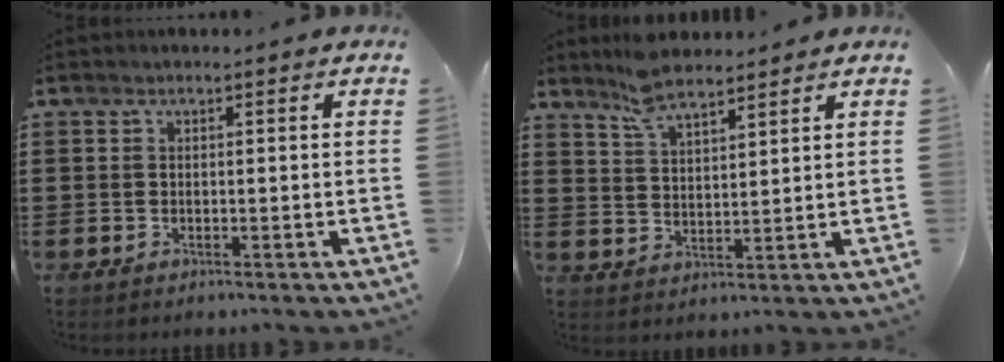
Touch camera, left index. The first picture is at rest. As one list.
[{"total": 5.9, "force": [5.2, 1.5, 2.4], "torque": [-0.061, -0.008, 0.098]}]